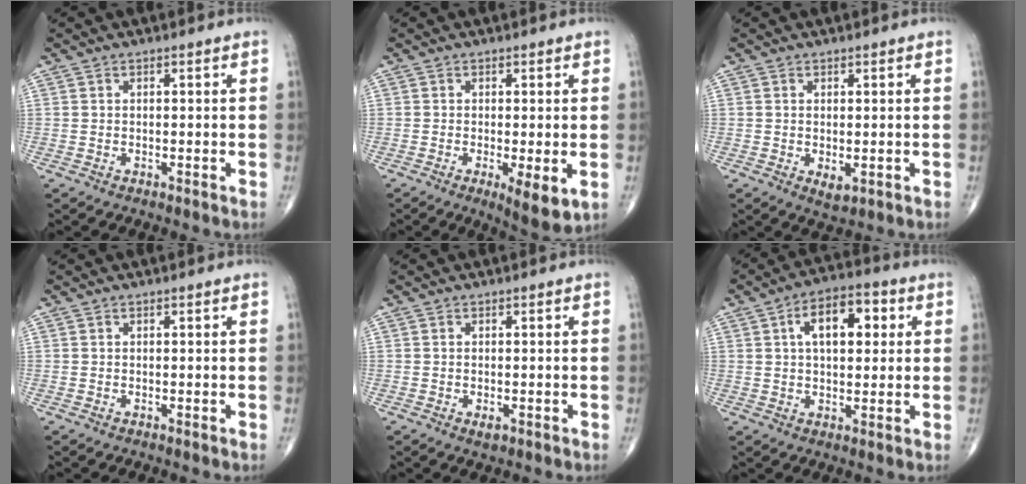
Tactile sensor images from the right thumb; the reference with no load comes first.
{"total": 6.0, "force": [-1.5, 1.6, 5.6], "torque": [-0.090, -0.019, -0.023]}
{"total": 2.4, "force": [-0.4, 1.2, 2.0], "torque": [-0.028, -0.006, 0.001]}
{"total": 0.0}
{"total": 1.4, "force": [-0.5, 0.7, 1.1], "torque": [-0.015, -0.002, -0.004]}
{"total": 10.8, "force": [2.9, 5.8, 8.6], "torque": [-0.111, 0.014, 0.039]}